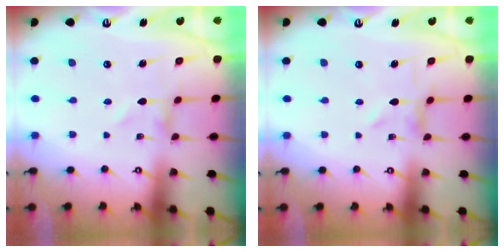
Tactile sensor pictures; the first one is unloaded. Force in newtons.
{"total": 0.9, "press": 0.9, "slide": 0.3}